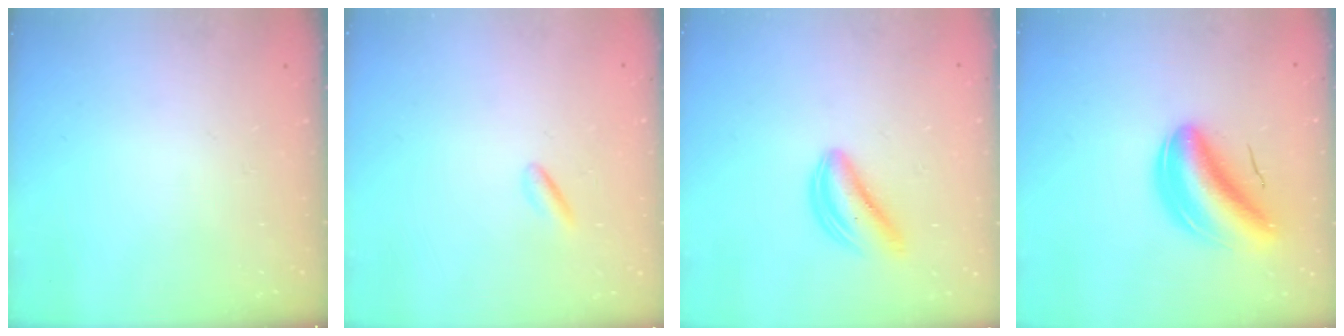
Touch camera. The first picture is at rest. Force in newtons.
{"total": 0.6, "press": 0.2, "slide": 0.5}
{"total": 4.9, "press": 4.9, "slide": 0.5}
{"total": 9.2, "press": 8.8, "slide": 2.9}